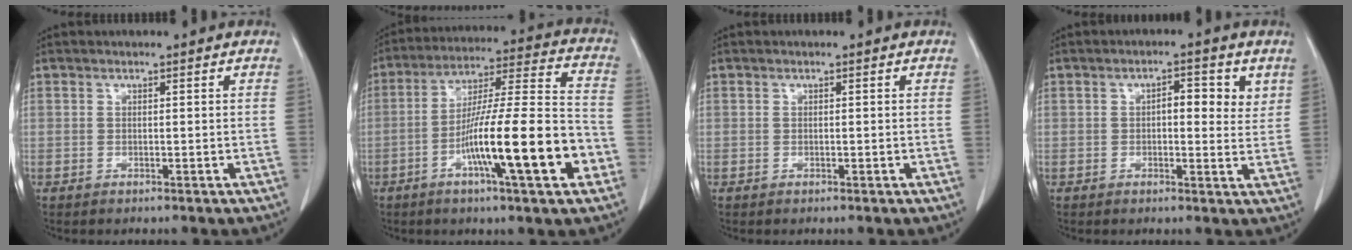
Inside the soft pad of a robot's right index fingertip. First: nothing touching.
{"total": 18.5, "force": [-6.3, 1.1, 17.3], "torque": [-0.284, 0.000, -0.104]}
{"total": 0.0}
{"total": 5.2, "force": [1.7, 2.3, 4.4], "torque": [-0.056, 0.006, 0.019]}